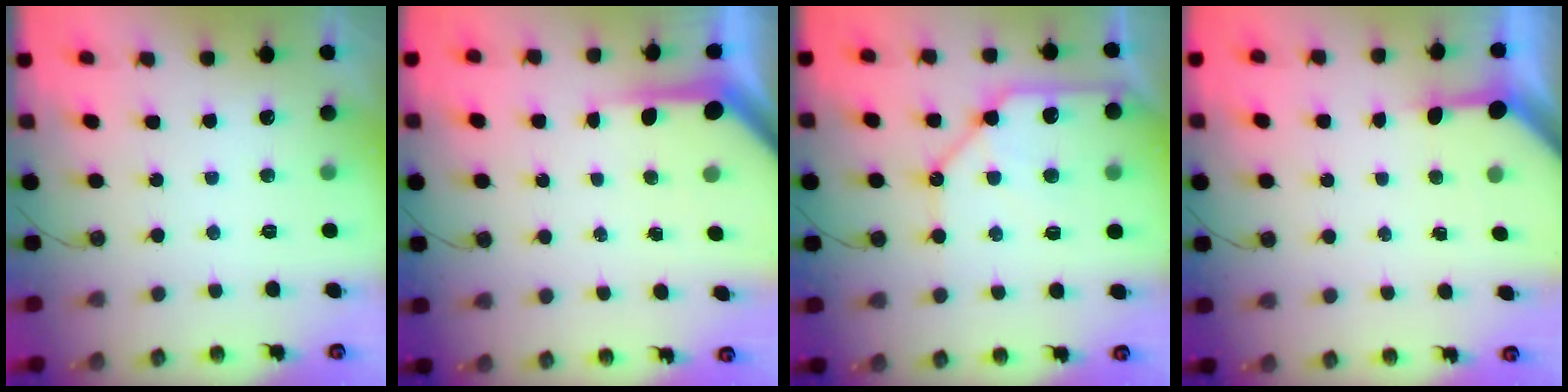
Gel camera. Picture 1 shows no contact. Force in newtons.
{"total": 5.9, "press": 5.8, "slide": 0.6}
{"total": 13.7, "press": 13.6, "slide": 1.7}
{"total": 3.4, "press": 3.4, "slide": 0.4}